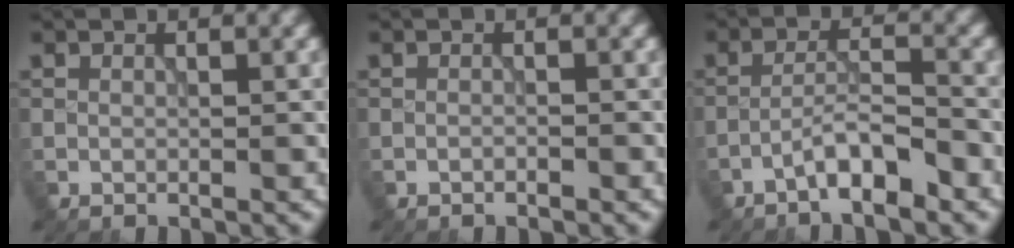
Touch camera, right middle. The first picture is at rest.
{"total": 0.5, "force": [-0.4, 0.1, 0.3], "torque": [-0.004, 0.000, -0.009]}
{"total": 3.7, "force": [-2.6, 0.6, 2.6], "torque": [-0.046, 0.014, -0.054]}